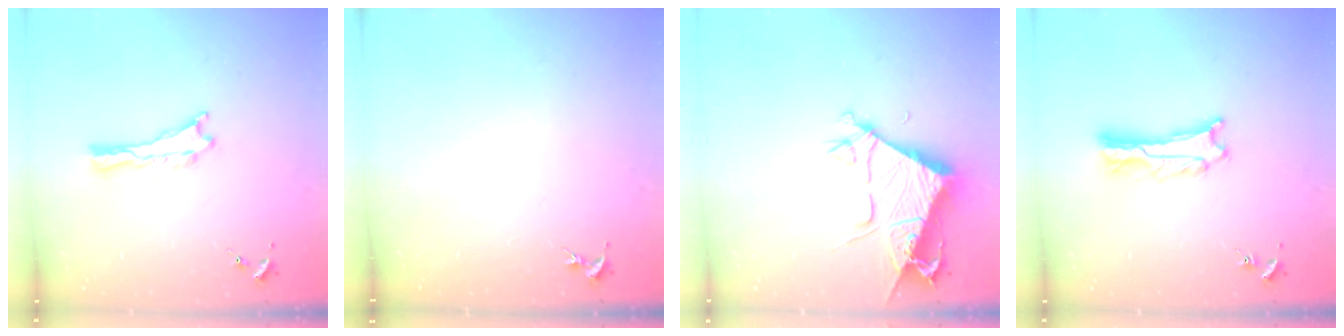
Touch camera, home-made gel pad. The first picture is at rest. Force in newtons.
{"total": 0.0}
{"total": 6.6, "press": 6.6, "slide": 0.7}
{"total": 2.2, "press": 2.2, "slide": 0.2}